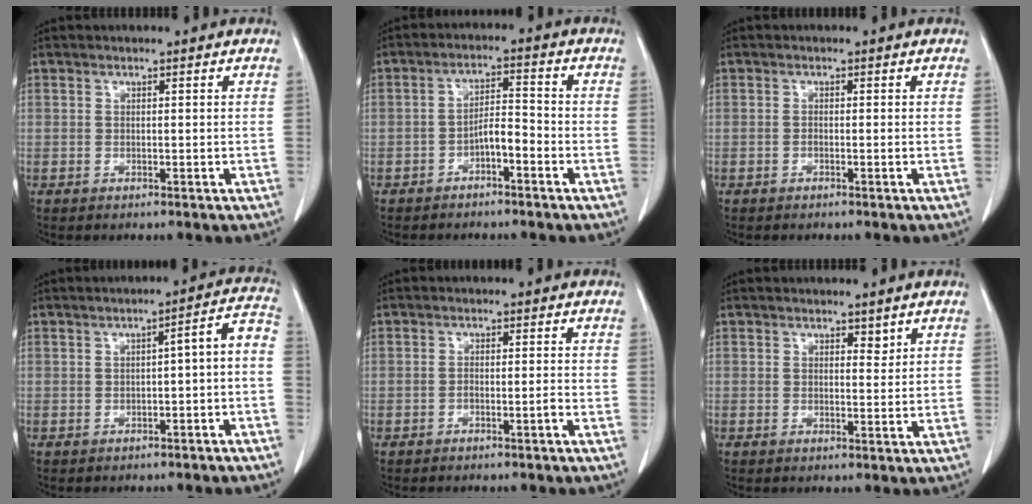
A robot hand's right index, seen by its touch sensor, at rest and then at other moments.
{"total": 4.1, "force": [-2.2, 1.0, 3.2], "torque": [-0.058, 0.014, -0.038]}
{"total": 0.5, "force": [-0.3, 0.0, 0.5], "torque": [-0.008, 0.001, -0.004]}
{"total": 5.8, "force": [-2.2, 1.2, 5.2], "torque": [-0.060, 0.028, -0.028]}
{"total": 1.5, "force": [-1.1, -0.2, 1.1], "torque": [-0.020, 0.005, -0.020]}
{"total": 1.4, "force": [1.0, 0.7, 0.7], "torque": [-0.007, -0.006, 0.013]}